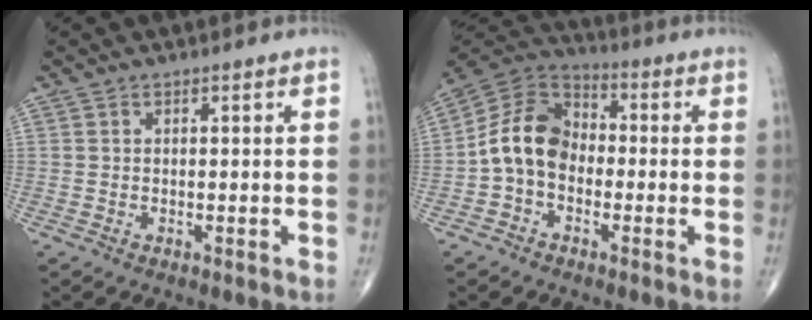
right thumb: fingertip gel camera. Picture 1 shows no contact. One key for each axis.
{"total": 11.4, "fx": -1.9, "fy": 8.5, "fz": 7.4, "tx": -0.122, "ty": 0.038, "tz": -0.052}